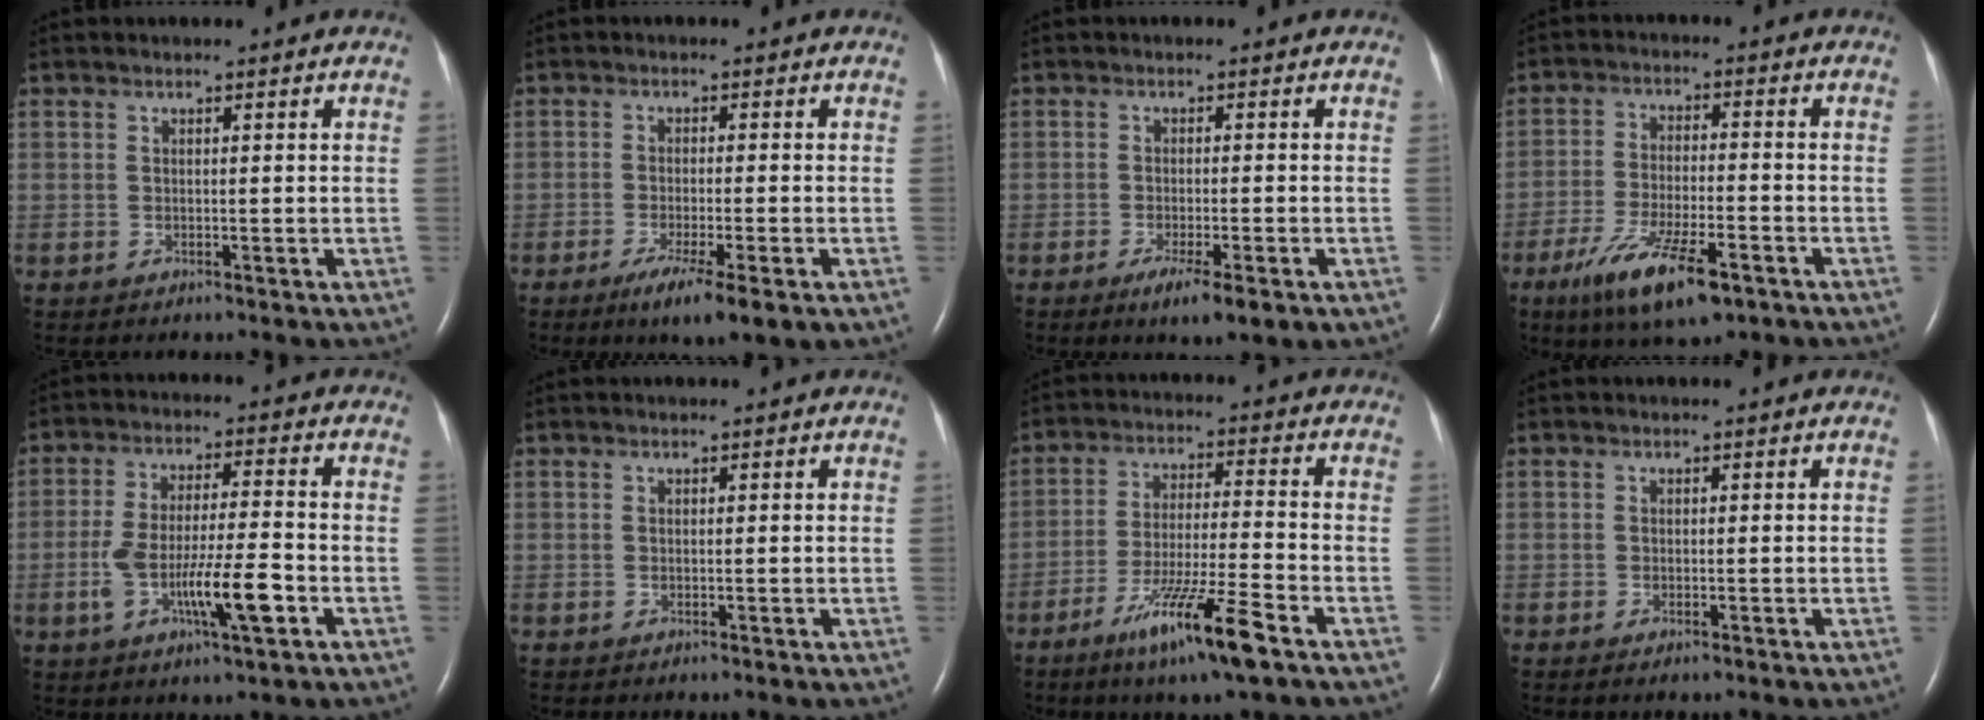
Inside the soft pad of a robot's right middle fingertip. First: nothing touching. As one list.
[{"total": 7.4, "force": [-4.2, 0.4, 6.0], "torque": [-0.101, -0.021, -0.064]}, {"total": 5.9, "force": [-3.4, 0.6, 4.8], "torque": [-0.077, -0.015, -0.049]}, {"total": 11.5, "force": [-6.8, 2.5, 9.0], "torque": [-0.175, -0.023, -0.112]}, {"total": 10.4, "force": [-3.6, 1.2, 9.7], "torque": [-0.182, -0.001, -0.063]}, {"total": 0.0}, {"total": 11.6, "force": [-7.0, -0.3, 9.2], "torque": [-0.174, -0.030, -0.126]}, {"total": 0.9, "force": [-0.6, 0.1, 0.7], "torque": [-0.016, -0.002, -0.008]}]